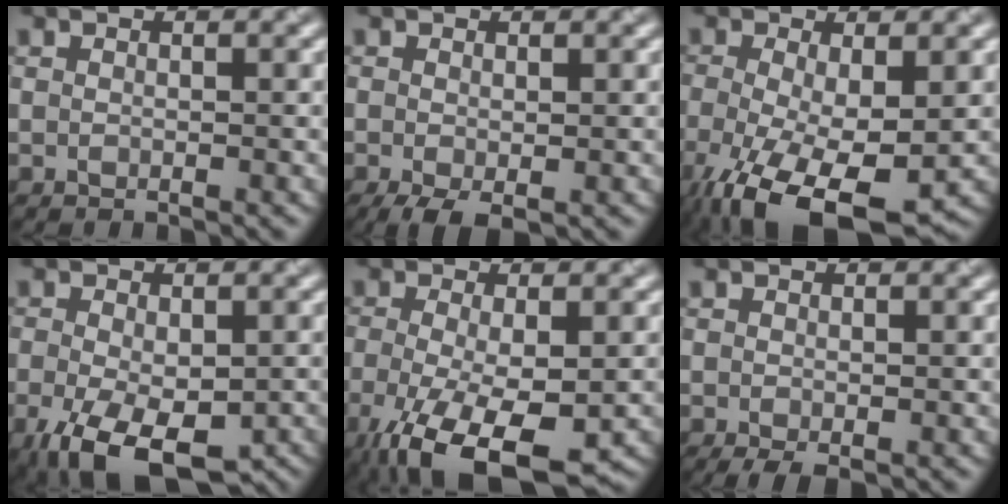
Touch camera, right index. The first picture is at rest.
{"total": 2.5, "force": [-1.1, 0.9, 2.1], "torque": [-0.045, -0.010, -0.020]}
{"total": 10.0, "force": [-4.2, 3.9, 8.2], "torque": [-0.163, -0.031, -0.066]}
{"total": 9.3, "force": [-4.2, 4.5, 6.9], "torque": [-0.133, -0.028, -0.055]}
{"total": 9.0, "force": [-4.3, 3.2, 7.2], "torque": [-0.147, -0.027, -0.069]}
{"total": 1.8, "force": [-0.9, 0.5, 1.5], "torque": [-0.030, -0.008, -0.016]}